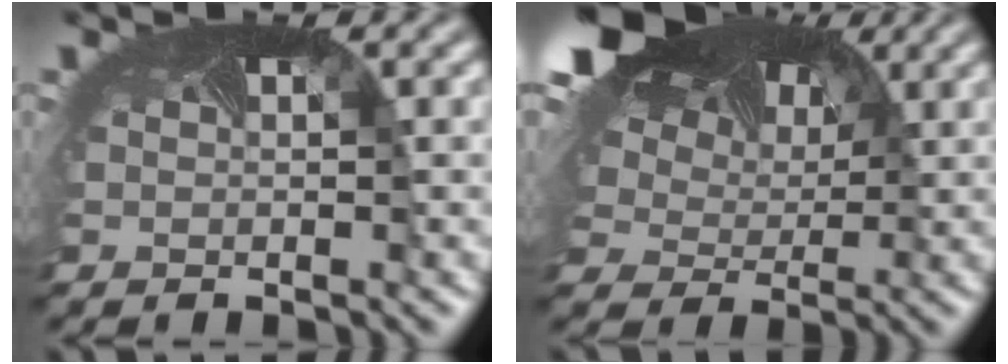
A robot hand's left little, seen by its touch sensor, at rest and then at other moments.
{"total": 15.3, "force": [8.0, 9.3, 9.1], "torque": [-0.232, 0.039, 0.141]}